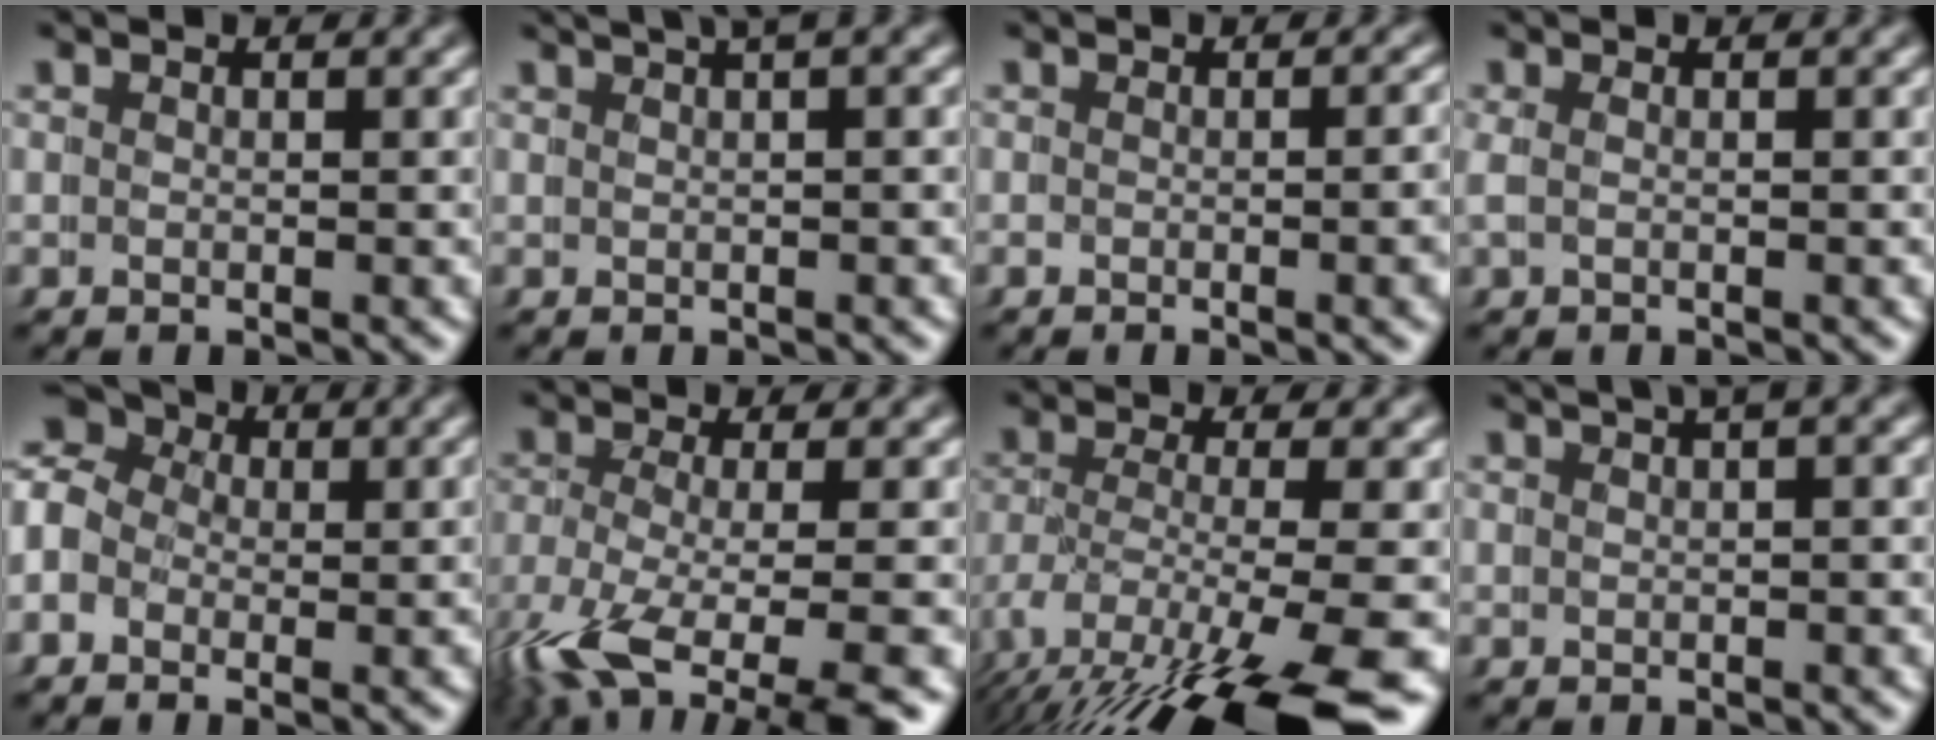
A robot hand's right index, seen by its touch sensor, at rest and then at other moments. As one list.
[{"total": 4.2, "force": [2.4, 1.5, 3.2], "torque": [-0.026, 0.025, 0.026]}, {"total": 2.4, "force": [-0.4, 0.0, 2.3], "torque": [-0.016, 0.007, -0.011]}, {"total": 0.7, "force": [-0.1, 0.3, 0.7], "torque": [-0.022, 0.001, 0.000]}, {"total": 6.8, "force": [1.2, 6.0, 2.9], "torque": [-0.057, 0.009, -0.005]}, {"total": 7.5, "force": [-3.8, 3.0, 5.6], "torque": [-0.114, -0.047, -0.040]}, {"total": 8.4, "force": [-3.1, 3.5, 7.0], "torque": [-0.136, -0.038, -0.032]}, {"total": 3.5, "force": [1.7, 1.2, 2.8], "torque": [-0.023, 0.021, 0.018]}]